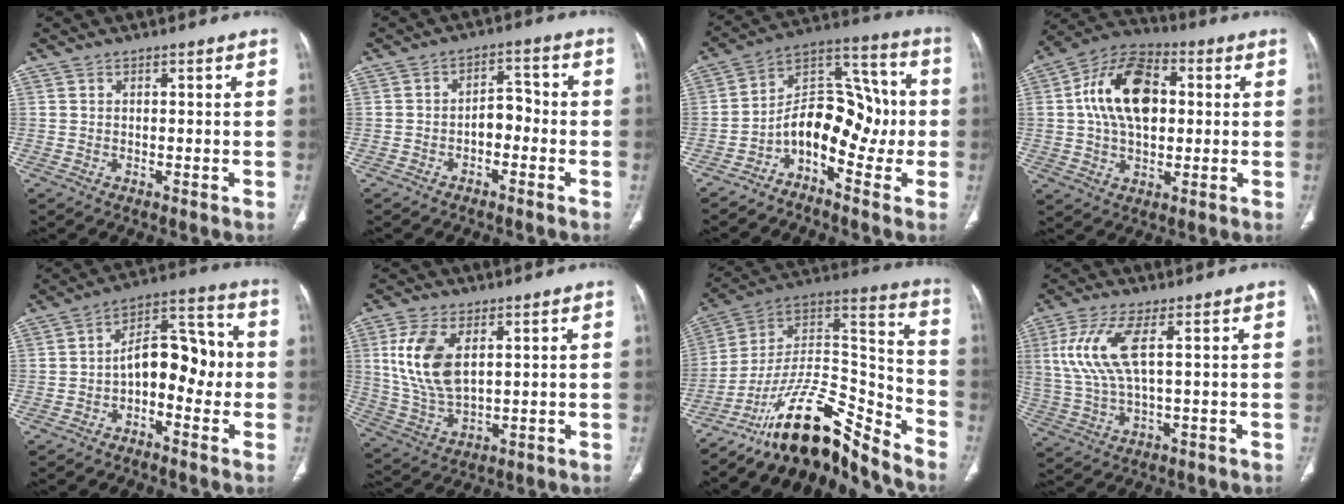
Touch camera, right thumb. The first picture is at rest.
{"total": 4.7, "force": [-1.7, 3.0, 3.2], "torque": [-0.031, 0.033, -0.033]}
{"total": 13.3, "force": [-3.8, 8.0, 10.0], "torque": [-0.118, 0.080, -0.074]}
{"total": 16.8, "force": [2.4, 10.5, 12.9], "torque": [-0.209, 0.019, 0.035]}
{"total": 11.7, "force": [-1.9, 6.6, 9.5], "torque": [-0.112, 0.049, -0.040]}
{"total": 12.3, "force": [3.6, 6.5, 9.8], "torque": [-0.201, -0.013, 0.080]}
{"total": 18.9, "force": [-15.8, 4.5, 9.4], "torque": [-0.120, 0.136, -0.276]}
{"total": 10.5, "force": [2.9, 3.1, 9.6], "torque": [-0.249, -0.003, 0.065]}